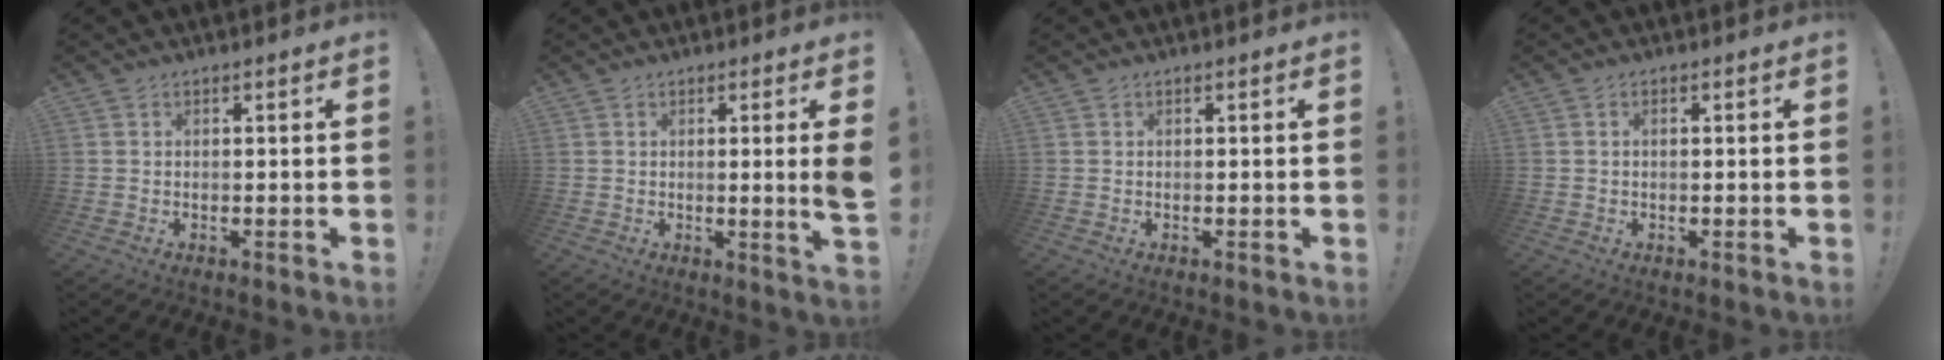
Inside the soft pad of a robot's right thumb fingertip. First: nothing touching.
{"total": 5.0, "force": [0.6, -0.5, 4.9], "torque": [-0.075, -0.009, 0.008]}
{"total": 0.0}
{"total": 0.7, "force": [0.0, 0.3, 0.6], "torque": [-0.016, 0.003, 0.001]}